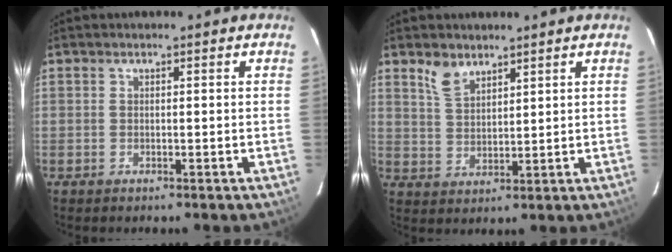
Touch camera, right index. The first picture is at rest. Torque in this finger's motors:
{"motor_torque": [0.15, 0.15, 0.03, 0.04]}